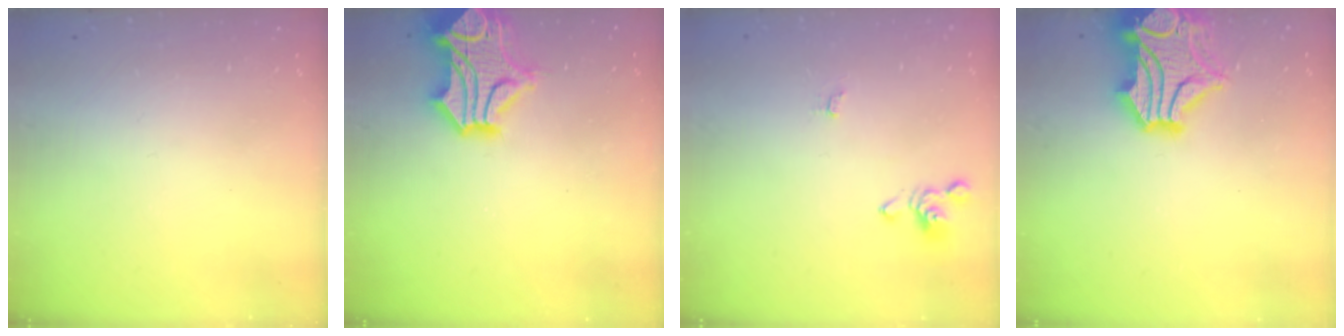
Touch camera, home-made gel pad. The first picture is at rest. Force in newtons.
{"total": 8.1, "press": 7.7, "slide": 2.5}
{"total": 0.0}
{"total": 5.3, "press": 5.0, "slide": 1.7}